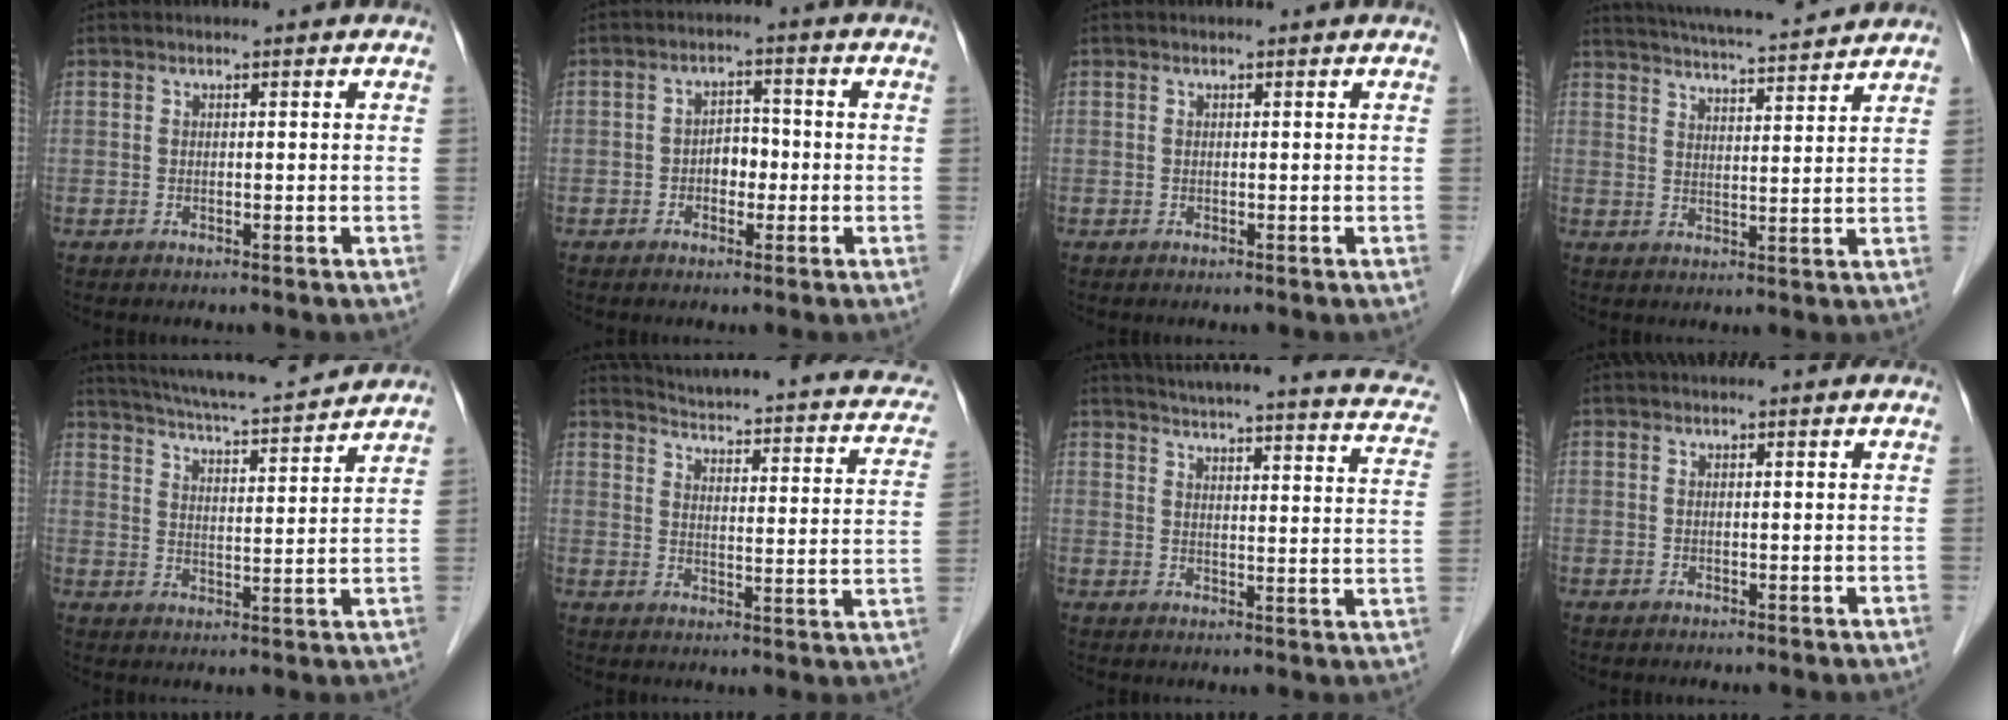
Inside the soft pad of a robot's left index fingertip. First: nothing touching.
{"total": 3.4, "force": [-0.9, 2.2, 2.5], "torque": [-0.037, 0.012, -0.017]}
{"total": 0.0}
{"total": 13.4, "force": [12.4, 0.6, 5.0], "torque": [-0.090, 0.018, 0.178]}
{"total": 13.9, "force": [13.0, 0.4, 5.0], "torque": [-0.093, 0.011, 0.193]}
{"total": 18.5, "force": [15.6, 4.4, 9.0], "torque": [-0.112, -0.010, 0.175]}
{"total": 21.5, "force": [19.0, 3.0, 9.6], "torque": [-0.124, -0.023, 0.212]}
{"total": 0.0}